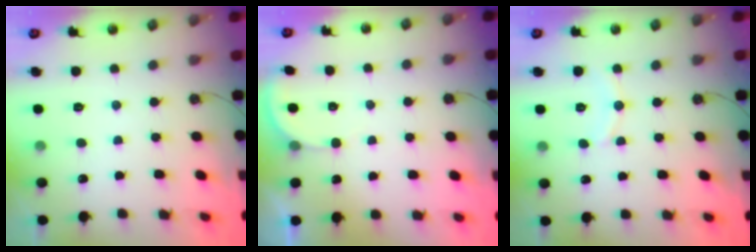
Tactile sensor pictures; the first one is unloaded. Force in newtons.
{"total": 2.2, "press": 2.2, "slide": 0.2}
{"total": 6.3, "press": 6.3, "slide": 0.7}